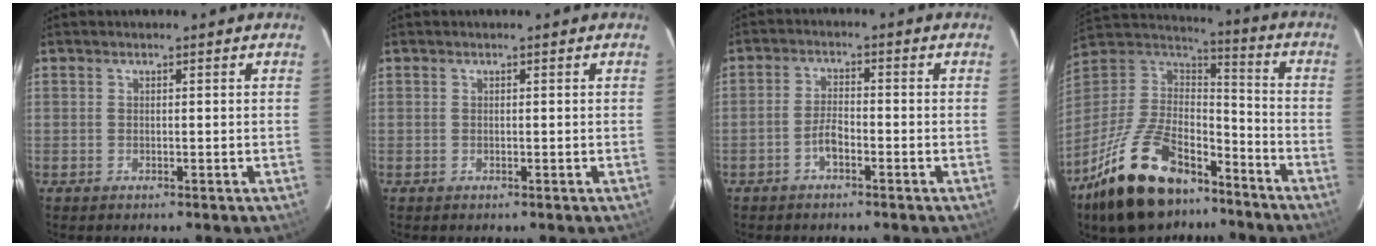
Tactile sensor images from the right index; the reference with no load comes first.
{"total": 0.0}
{"total": 3.3, "force": [-1.9, 1.2, 2.3], "torque": [-0.053, 0.008, -0.037]}
{"total": 25.9, "force": [-17.1, 12.4, 14.9], "torque": [-0.310, -0.003, -0.277]}